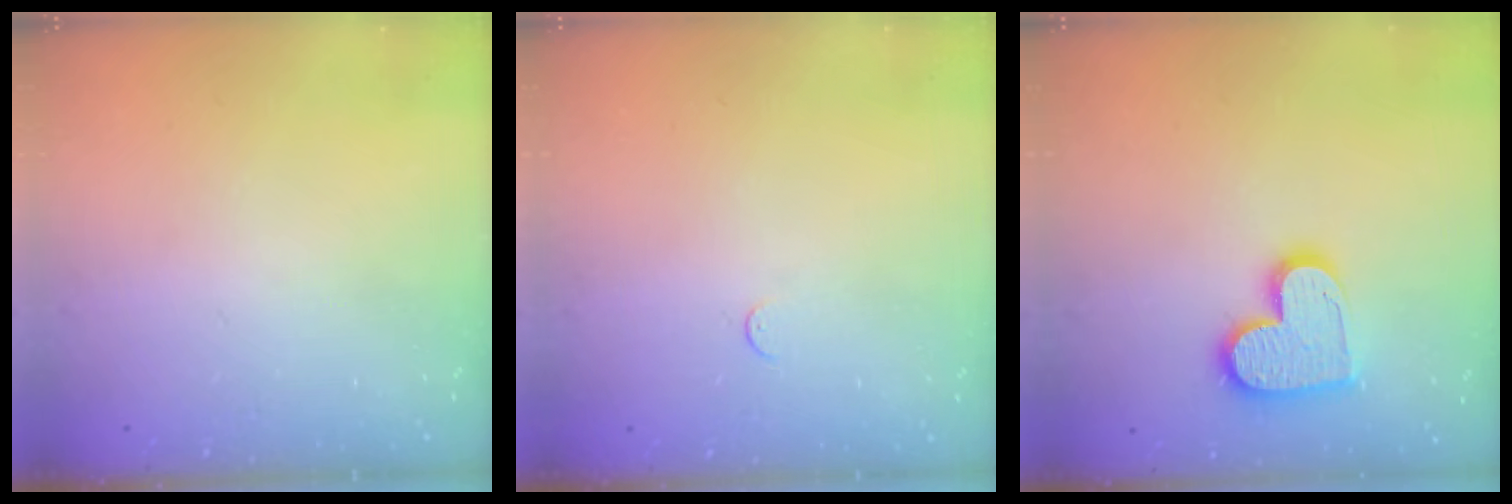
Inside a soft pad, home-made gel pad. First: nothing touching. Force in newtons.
{"total": 2.7, "press": 2.7, "slide": 0.4}
{"total": 14.3, "press": 14.3, "slide": 1.1}